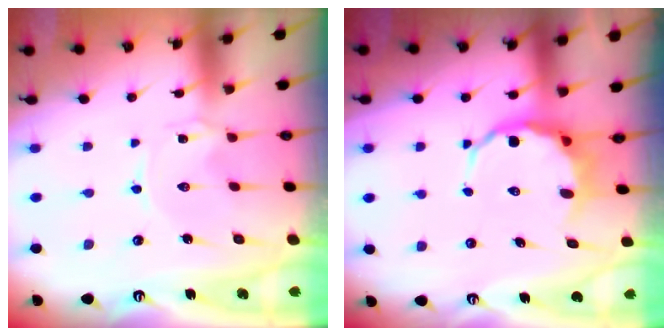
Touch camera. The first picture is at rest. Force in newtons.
{"total": 6.0, "press": 5.7, "slide": 1.7}